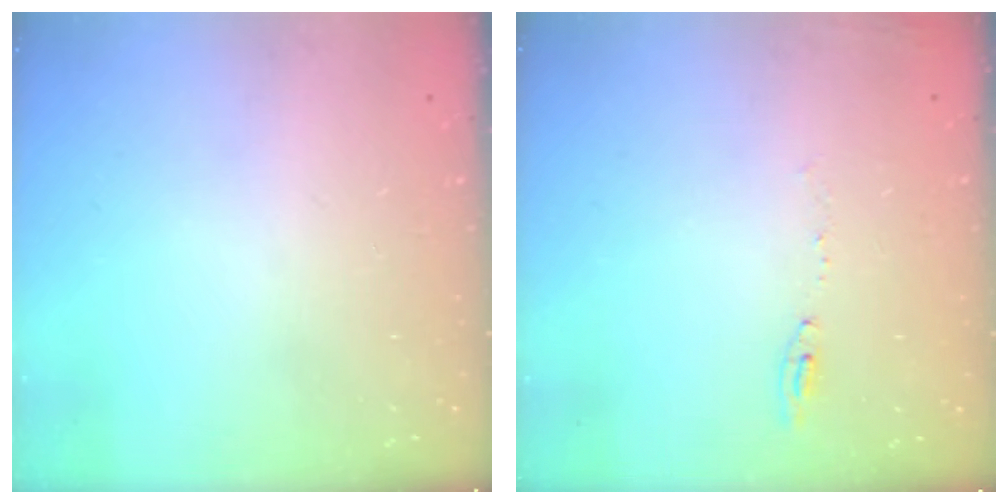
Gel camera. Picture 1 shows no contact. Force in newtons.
{"total": 4.7, "press": 4.7, "slide": 0.6}